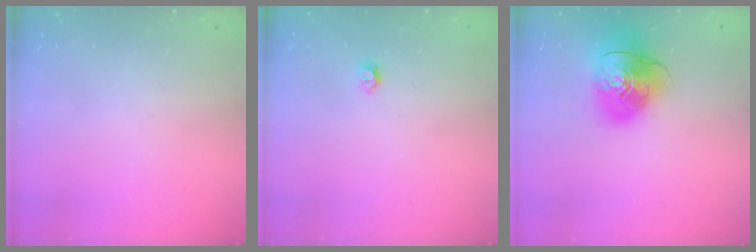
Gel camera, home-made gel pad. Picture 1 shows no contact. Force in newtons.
{"total": 3.8, "press": 3.7, "slide": 0.6}
{"total": 14.0, "press": 13.8, "slide": 2.4}